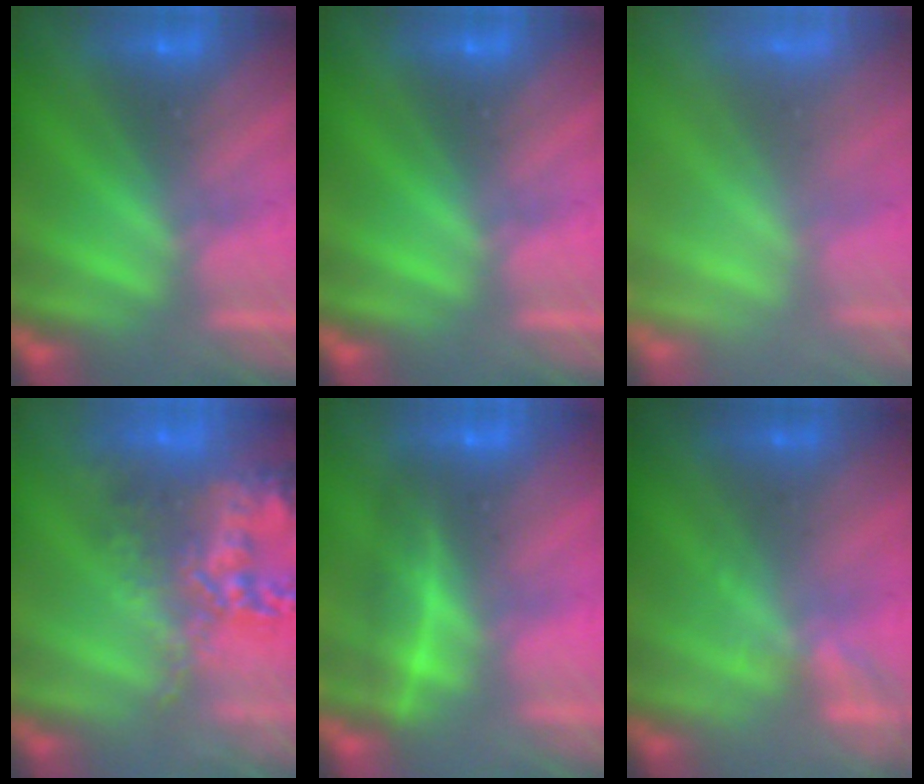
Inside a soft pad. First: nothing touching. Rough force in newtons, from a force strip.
{"total": 0.0}
{"total": 6.9}
{"total": 8.6}
{"total": 2.0}
{"total": 1.8}